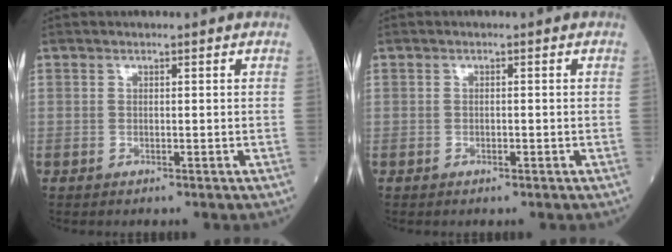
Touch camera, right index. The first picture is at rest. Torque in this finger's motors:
{"motor_torque": [-0.10, 0.04, -0.06, -0.01]}